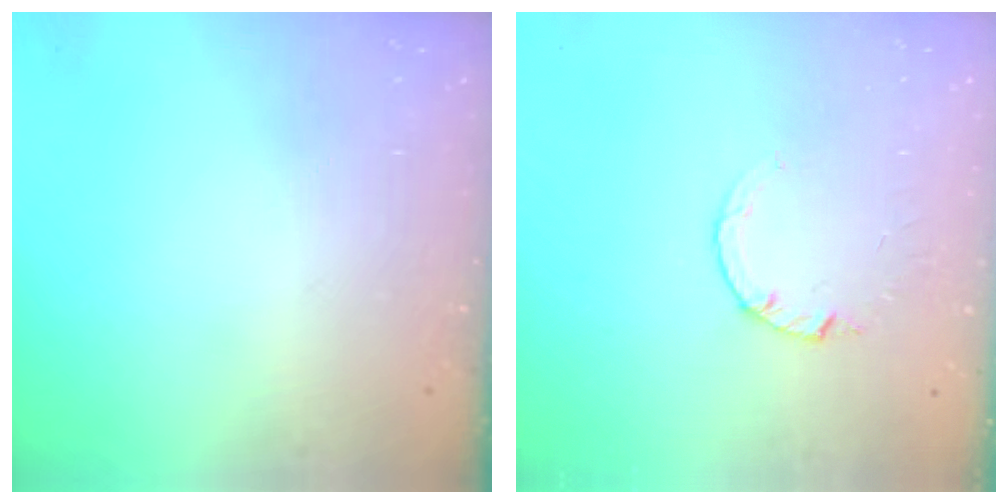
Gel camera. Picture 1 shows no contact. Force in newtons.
{"total": 1.0, "press": 0.9, "slide": 0.3}